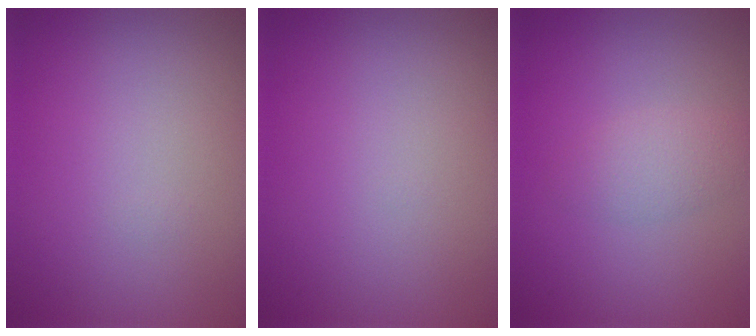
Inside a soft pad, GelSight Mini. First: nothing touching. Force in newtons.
{"total": 0.0}
{"total": 1.9, "press": 1.9, "slide": 0.0}